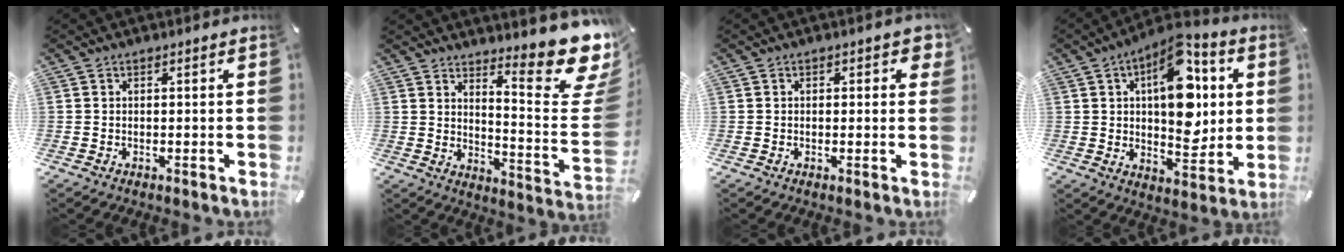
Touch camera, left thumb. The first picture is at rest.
{"total": 16.8, "force": [12.2, 4.0, 10.8], "torque": [-0.133, -0.117, 0.198]}
{"total": 1.8, "force": [0.2, 1.1, 1.4], "torque": [-0.012, 0.000, -0.001]}
{"total": 17.3, "force": [4.9, 9.6, 13.5], "torque": [-0.186, -0.022, 0.083]}